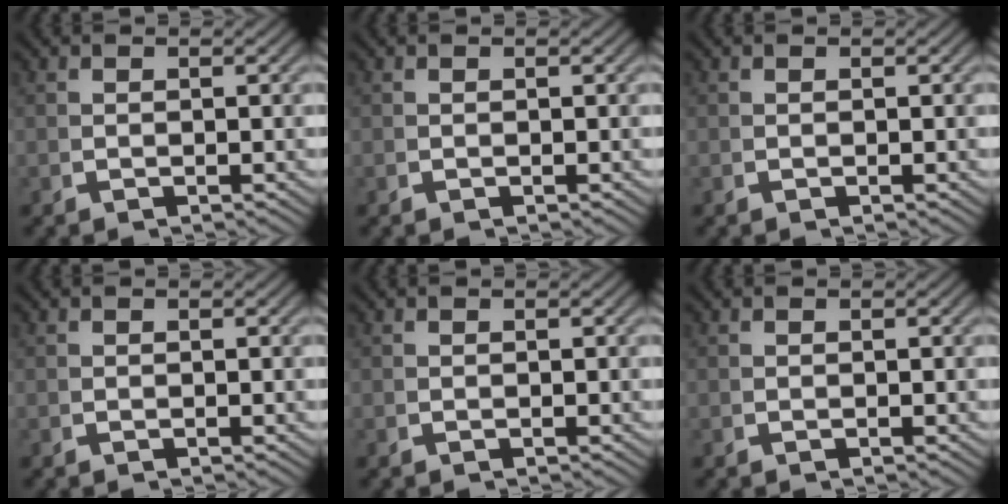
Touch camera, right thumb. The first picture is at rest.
{"total": 0.0}
{"total": 0.0}
{"total": 0.0}
{"total": 0.0}
{"total": 0.0}